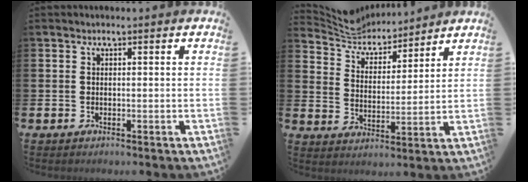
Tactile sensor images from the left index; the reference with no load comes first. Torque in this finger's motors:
{"motor_torque": [-0.44, -0.81, -0.03, 0.01]}